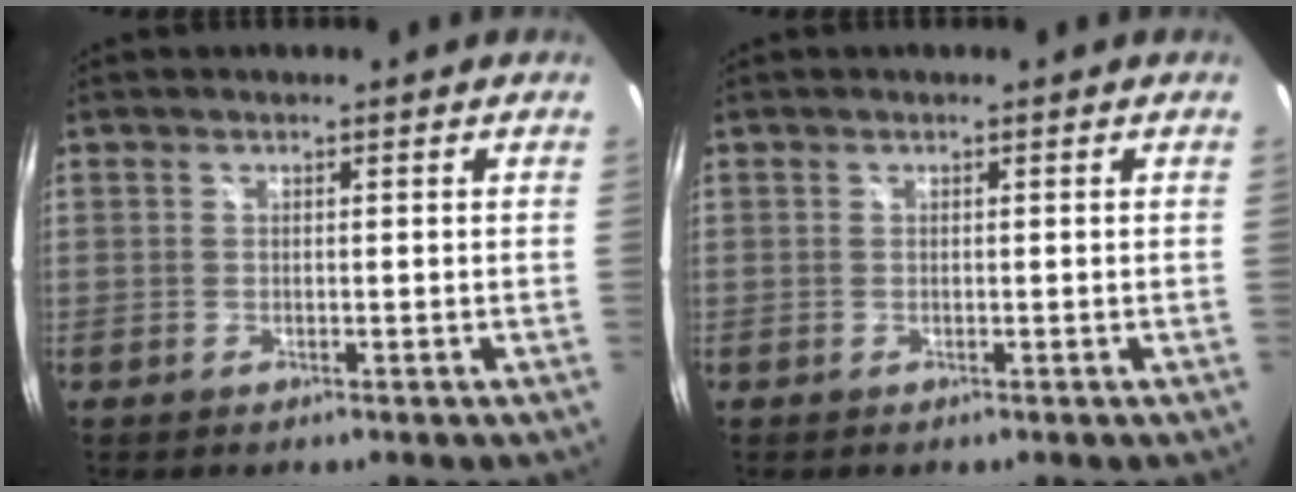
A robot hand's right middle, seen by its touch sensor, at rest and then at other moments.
{"total": 0.0}